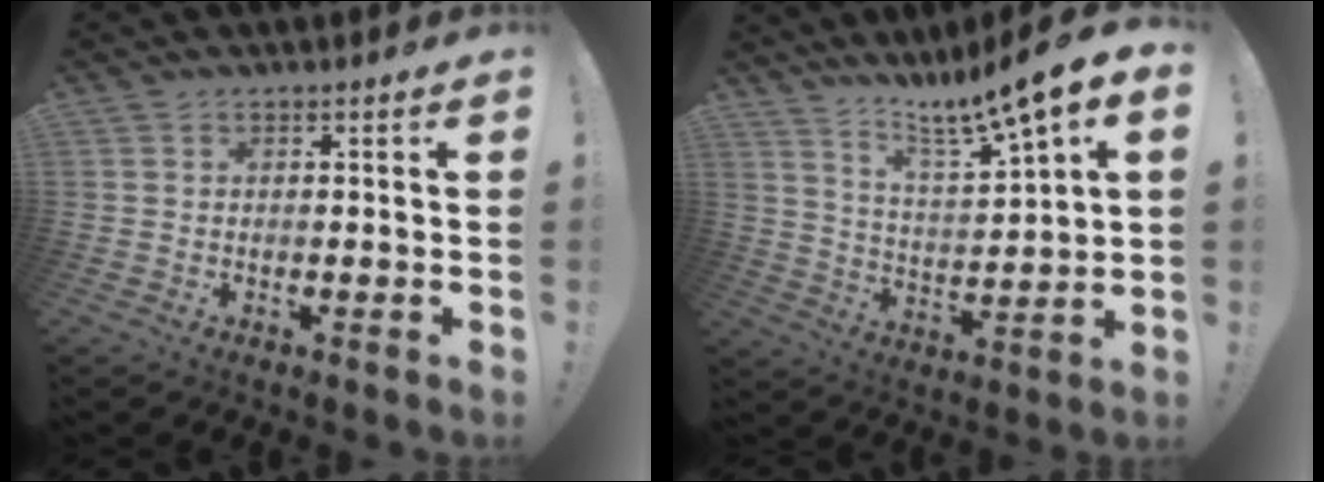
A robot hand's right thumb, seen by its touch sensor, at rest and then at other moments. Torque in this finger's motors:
{"motor_torque": [1.56, 1.87, 0.39, 0.14, 0.29]}